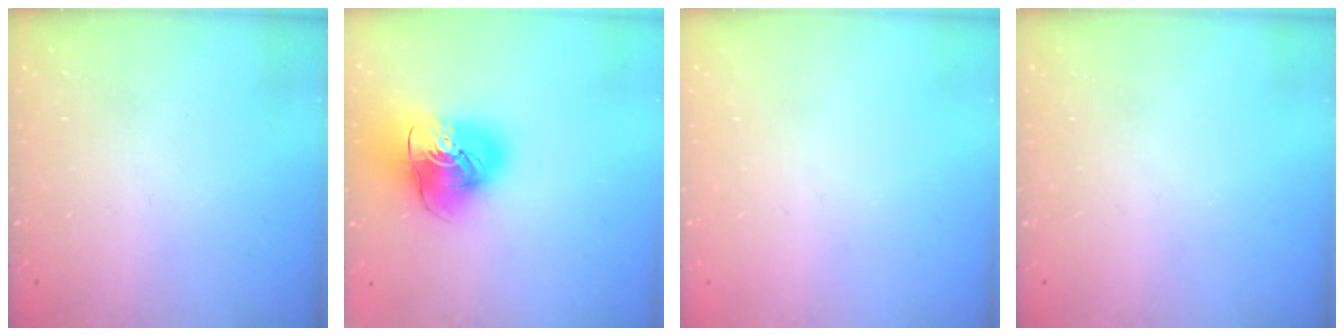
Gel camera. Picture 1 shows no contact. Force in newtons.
{"total": 18.1, "press": 17.9, "slide": 2.7}
{"total": 0.0}
{"total": 0.0}